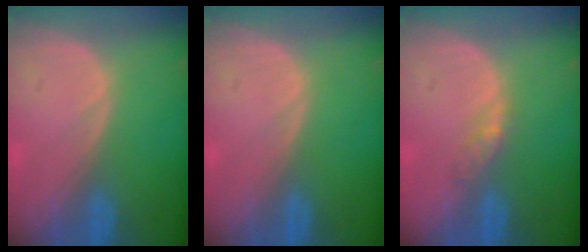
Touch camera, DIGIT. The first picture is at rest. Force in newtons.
{"total": 0.0}
{"total": 2.2, "press": 1.9, "slide": 1.2}